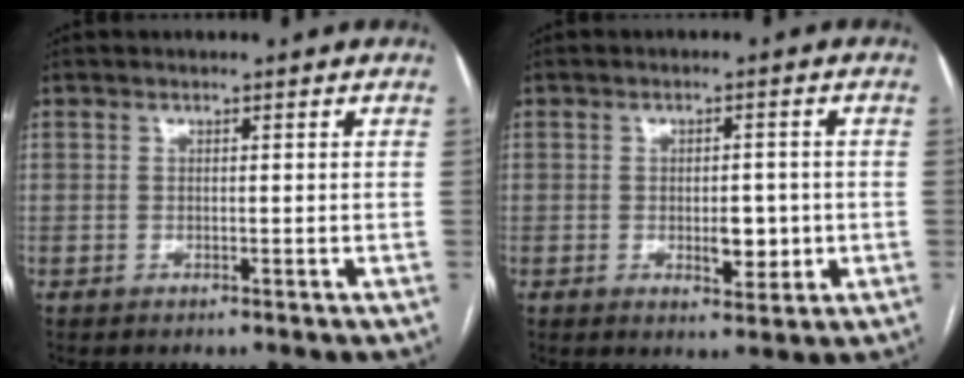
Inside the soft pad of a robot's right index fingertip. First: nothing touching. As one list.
[{"total": 4.5, "force": [-0.9, 2.1, 3.9], "torque": [-0.053, -0.001, -0.006]}]